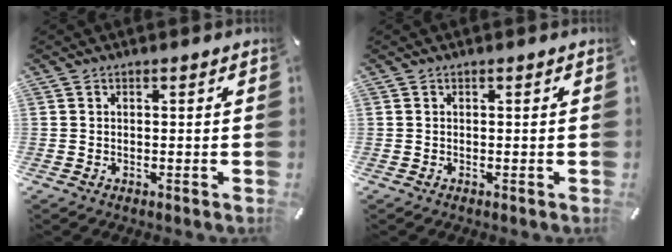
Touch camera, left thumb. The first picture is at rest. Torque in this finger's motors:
{"motor_torque": [-0.01, 0.01, -0.03, 0.01, 0.00]}